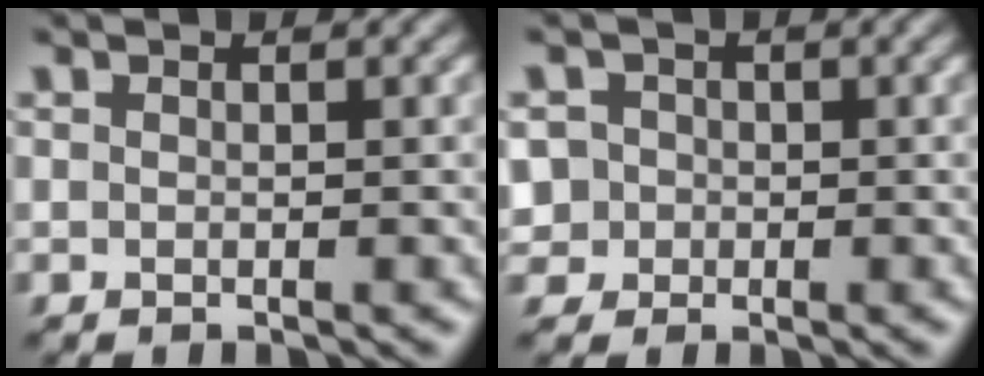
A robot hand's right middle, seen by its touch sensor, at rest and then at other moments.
{"total": 3.9, "force": [-0.2, 3.7, 1.2], "torque": [-0.015, 0.021, -0.020]}